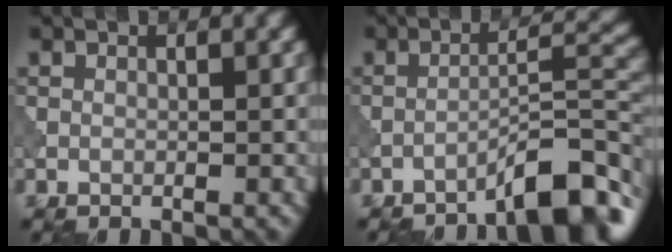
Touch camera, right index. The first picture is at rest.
{"total": 6.5, "force": [-4.6, 1.0, 4.5], "torque": [-0.063, 0.018, -0.074]}